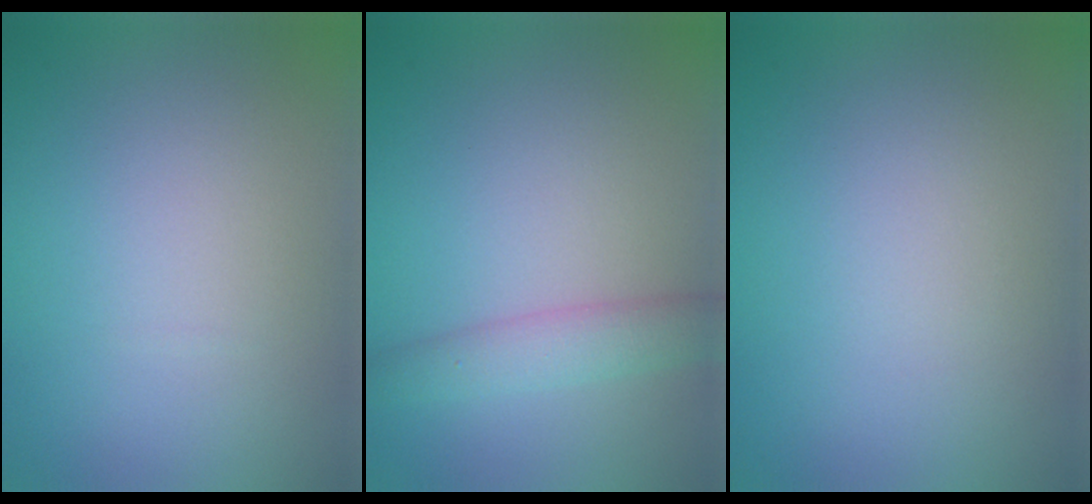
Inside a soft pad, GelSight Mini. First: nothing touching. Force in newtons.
{"total": 2.8, "press": 2.8, "slide": 0.1}
{"total": 0.0}